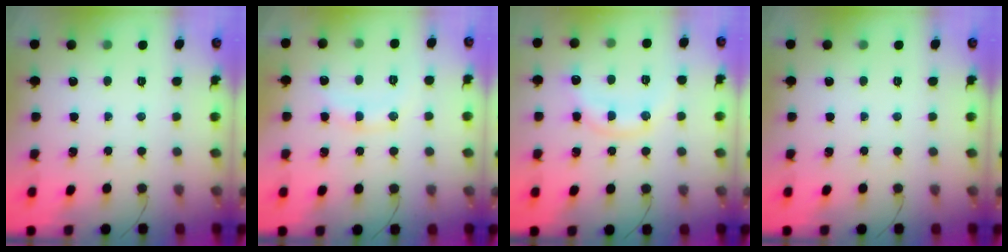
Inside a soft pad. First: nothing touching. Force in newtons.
{"total": 8.0, "press": 7.9, "slide": 1.0}
{"total": 11.9, "press": 11.9, "slide": 0.7}
{"total": 0.0}